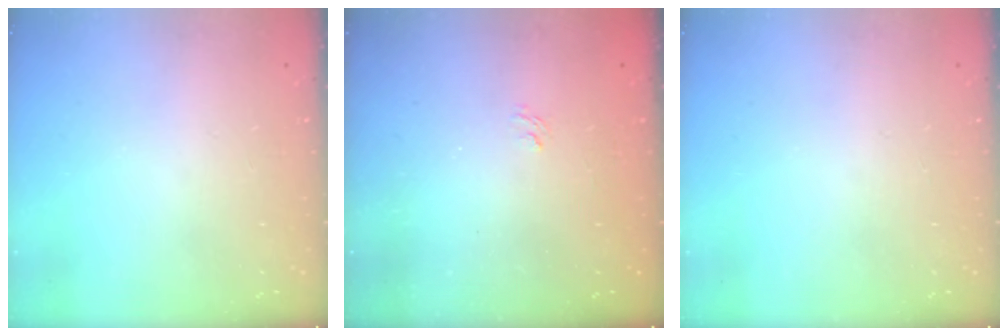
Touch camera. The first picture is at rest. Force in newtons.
{"total": 1.1, "press": 0.1, "slide": 1.1}
{"total": 0.0}